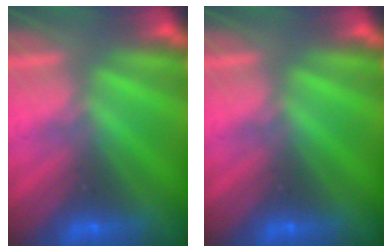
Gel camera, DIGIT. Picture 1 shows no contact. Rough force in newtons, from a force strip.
{"total": 0.0}